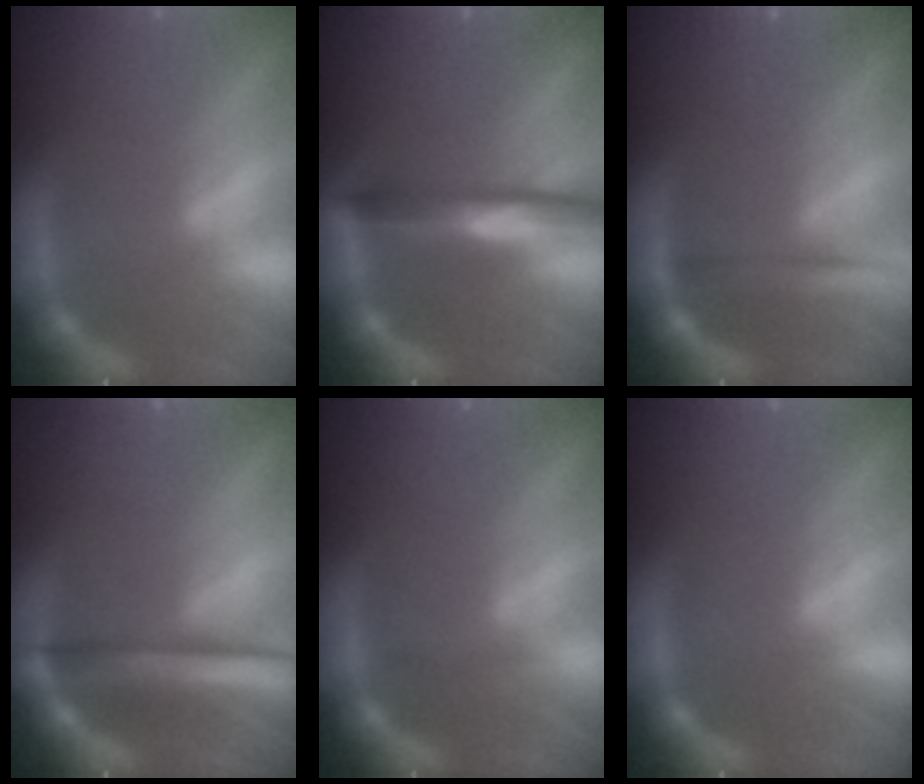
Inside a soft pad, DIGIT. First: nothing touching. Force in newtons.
{"total": 4.5}
{"total": 2.5}
{"total": 5.0}
{"total": 0.9}
{"total": 0.0}